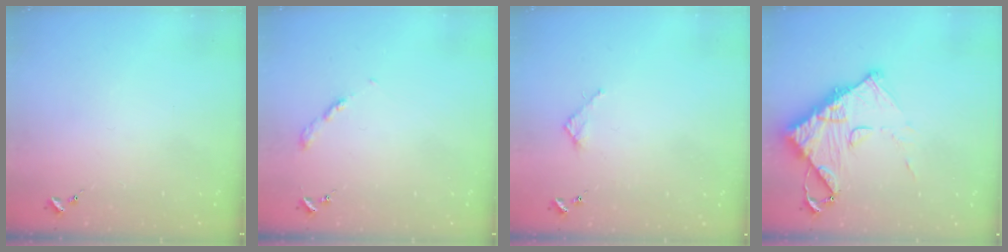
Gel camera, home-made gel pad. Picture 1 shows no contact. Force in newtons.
{"total": 2.7, "press": 2.6, "slide": 0.3}
{"total": 2.7, "press": 2.7, "slide": 0.2}
{"total": 14.0, "press": 13.9, "slide": 1.3}